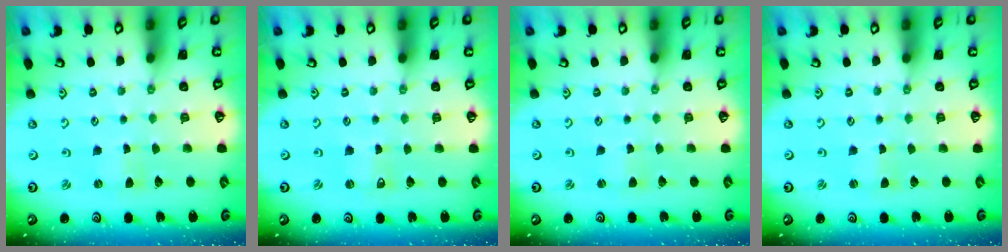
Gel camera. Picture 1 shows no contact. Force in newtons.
{"total": 1.2, "press": 1.2, "slide": 0.1}
{"total": 2.1, "press": 2.0, "slide": 0.4}
{"total": 0.9, "press": 0.9, "slide": 0.2}